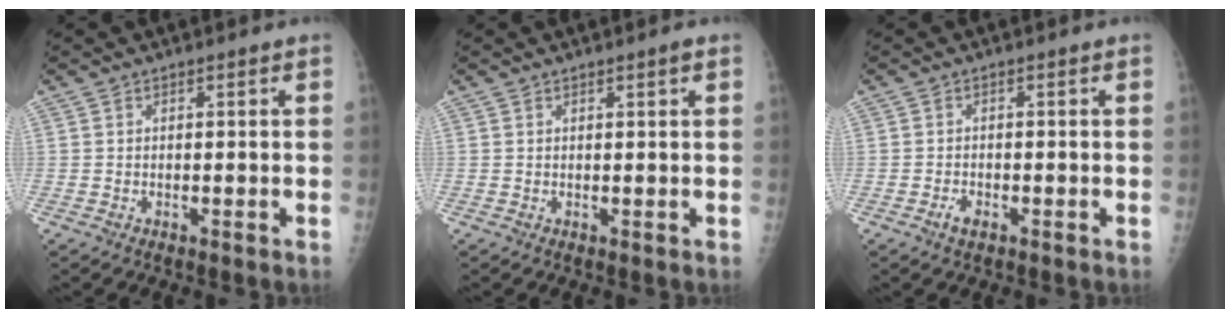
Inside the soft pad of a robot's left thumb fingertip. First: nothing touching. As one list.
[{"total": 0.9, "force": [0.6, 0.1, 0.7], "torque": [-0.008, -0.002, 0.009]}, {"total": 1.8, "force": [-1.0, 1.0, 1.1], "torque": [-0.022, 0.000, -0.018]}]